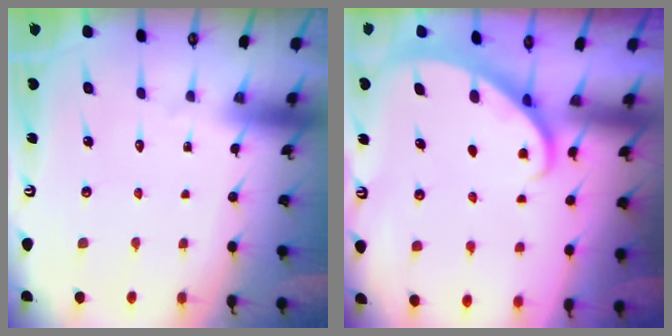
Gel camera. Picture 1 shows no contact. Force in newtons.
{"total": 2.3, "press": 2.3, "slide": 0.1}